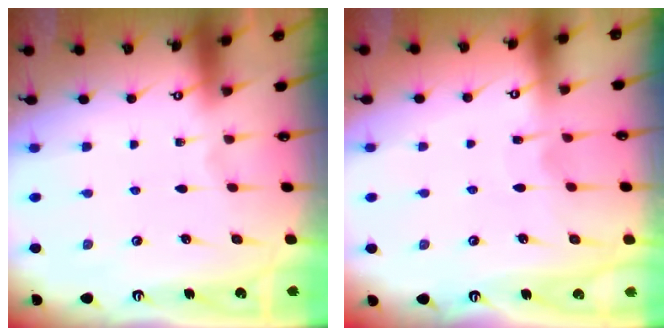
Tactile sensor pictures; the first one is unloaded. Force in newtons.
{"total": 3.3, "press": 3.3, "slide": 0.3}